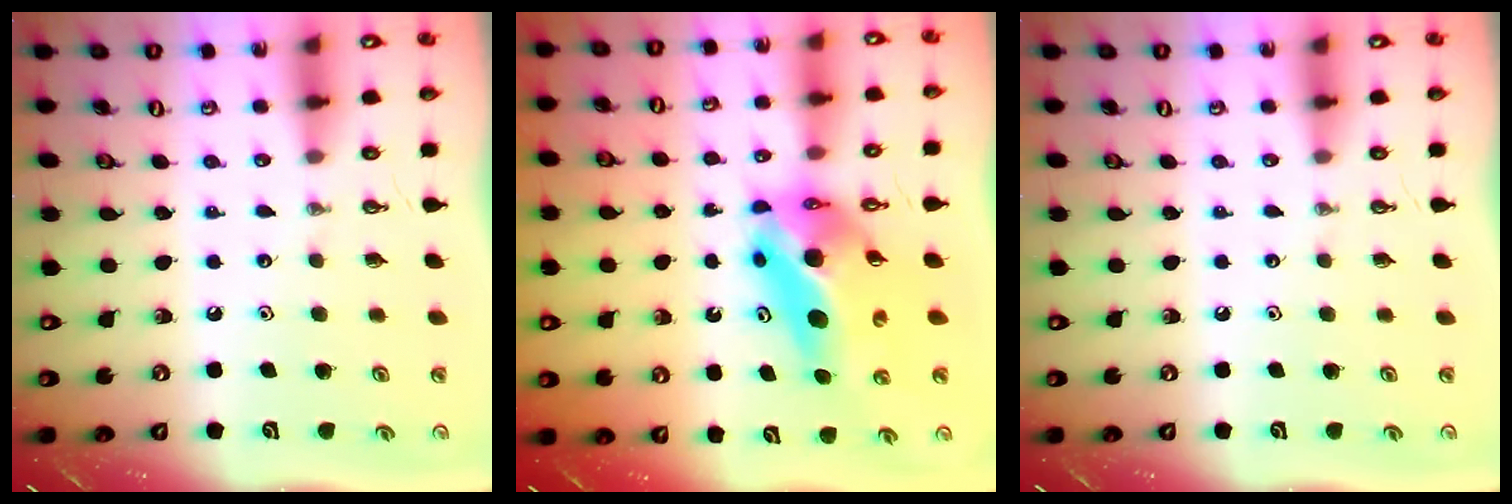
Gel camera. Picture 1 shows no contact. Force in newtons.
{"total": 14.3, "press": 13.6, "slide": 4.4}
{"total": 0.0}